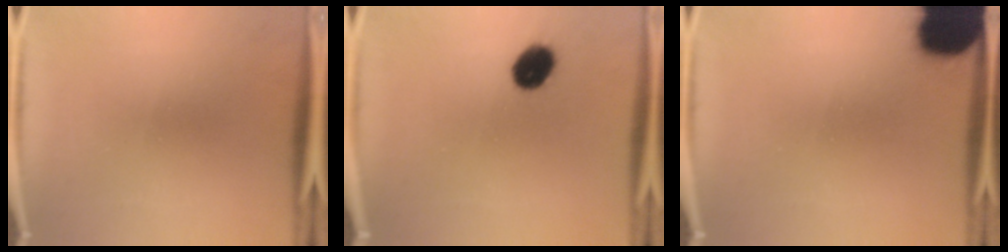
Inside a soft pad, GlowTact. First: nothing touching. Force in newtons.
{"total": 7.2}
{"total": 18.9}